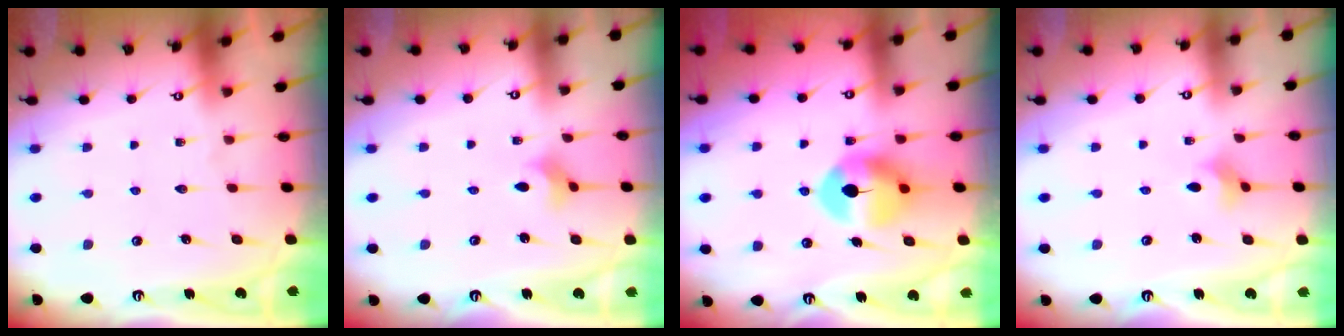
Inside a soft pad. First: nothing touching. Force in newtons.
{"total": 2.2, "press": 2.2, "slide": 0.2}
{"total": 8.4, "press": 8.3, "slide": 0.8}
{"total": 2.7, "press": 2.6, "slide": 0.7}